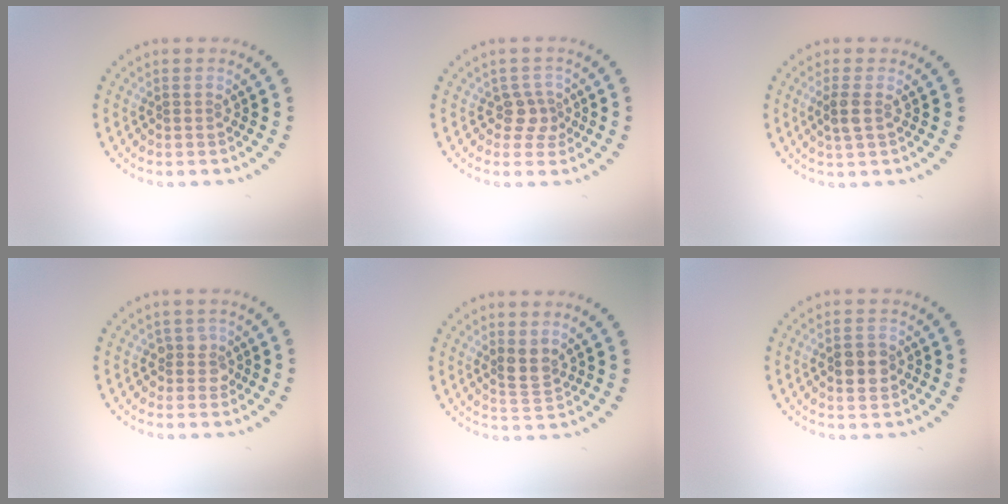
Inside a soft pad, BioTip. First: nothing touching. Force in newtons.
{"total": 2.1, "press": 1.6, "slide": 1.4}
{"total": 1.5, "press": 1.4, "slide": 0.5}
{"total": 1.7, "press": 1.4, "slide": 1.0}
{"total": 2.0, "press": 1.8, "slide": 1.0}
{"total": 2.6, "press": 2.6, "slide": 0.3}